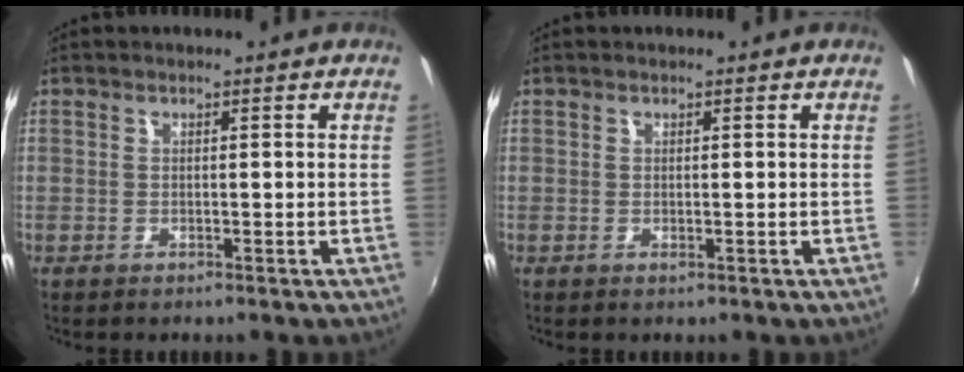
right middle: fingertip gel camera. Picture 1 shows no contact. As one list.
[{"total": 0.0}]